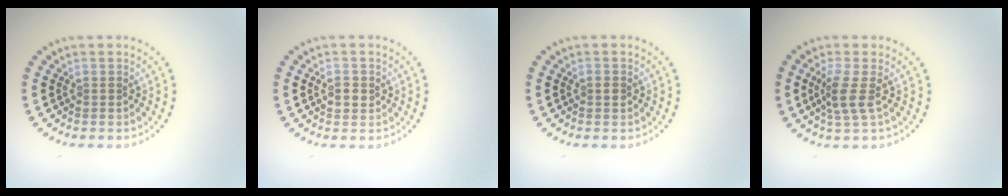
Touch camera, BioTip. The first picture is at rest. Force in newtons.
{"total": 1.5, "press": 1.4, "slide": 0.2}
{"total": 0.9, "press": 0.9, "slide": 0.0}
{"total": 2.5, "press": 2.0, "slide": 1.6}